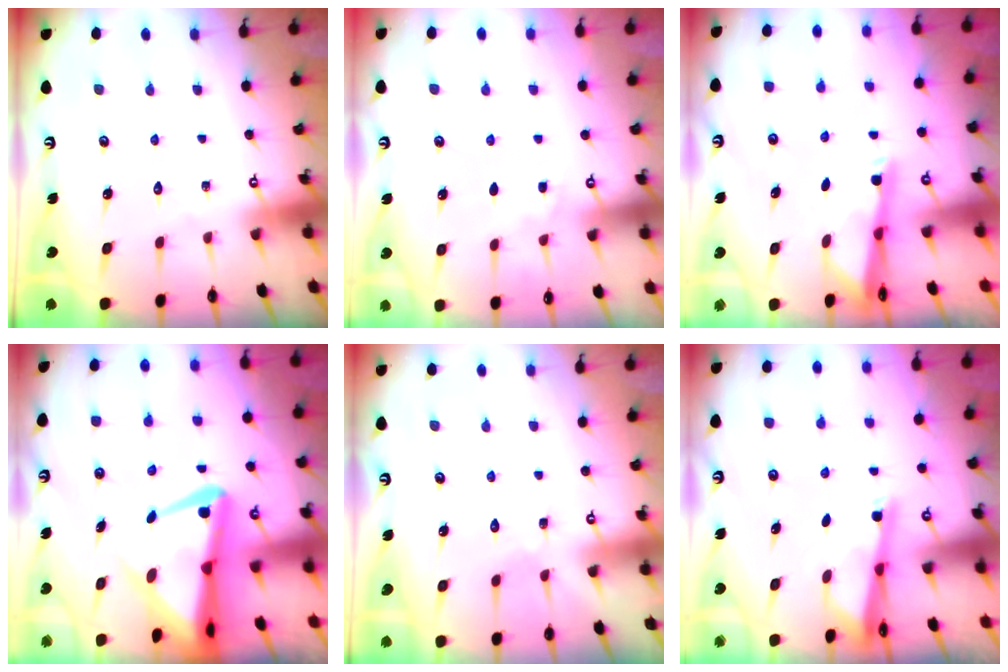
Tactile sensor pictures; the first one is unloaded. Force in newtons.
{"total": 4.1, "press": 4.1, "slide": 0.5}
{"total": 2.9, "press": 2.9, "slide": 0.6}
{"total": 7.3, "press": 7.2, "slide": 1.2}
{"total": 2.9, "press": 2.9, "slide": 0.4}
{"total": 3.8, "press": 3.6, "slide": 1.0}